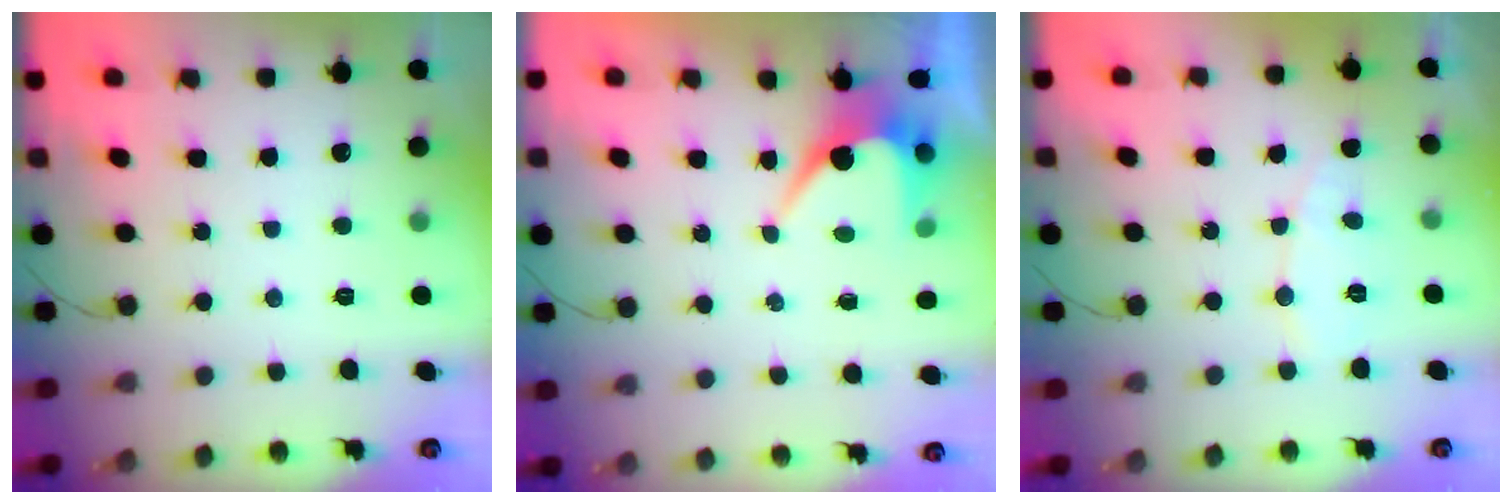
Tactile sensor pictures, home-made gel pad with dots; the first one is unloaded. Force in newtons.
{"total": 6.7, "press": 6.7, "slide": 0.2}
{"total": 5.6, "press": 5.5, "slide": 0.5}